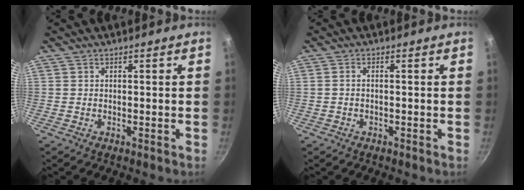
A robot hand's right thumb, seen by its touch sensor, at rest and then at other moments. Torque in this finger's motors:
{"motor_torque": [0.25, -0.53, -0.25, 0.22, 0.03]}